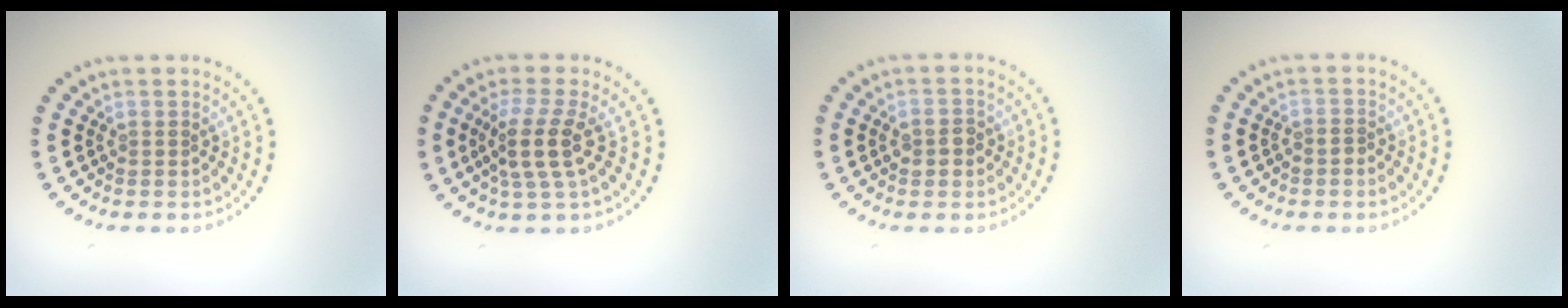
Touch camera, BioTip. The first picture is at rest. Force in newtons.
{"total": 3.5, "press": 2.7, "slide": 2.2}
{"total": 1.8, "press": 1.8, "slide": 0.2}
{"total": 0.6, "press": 0.3, "slide": 0.5}